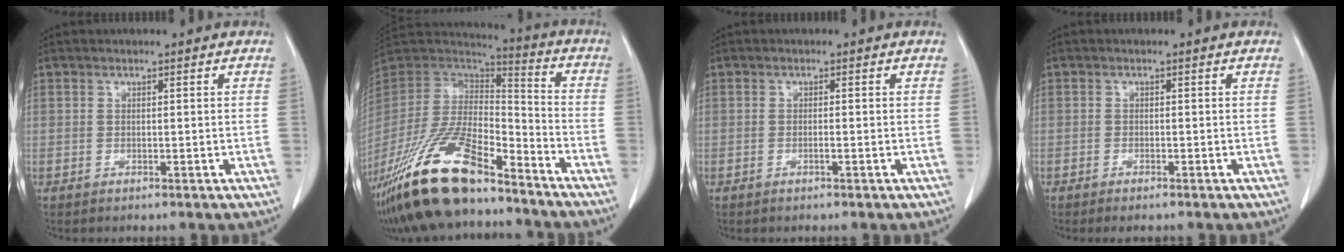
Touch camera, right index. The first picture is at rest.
{"total": 23.5, "force": [-17.1, 6.5, 14.7], "torque": [-0.311, -0.030, -0.319]}
{"total": 0.6, "force": [-0.3, -0.1, 0.5], "torque": [-0.011, 0.001, -0.005]}
{"total": 1.3, "force": [-1.0, 0.2, 0.7], "torque": [-0.012, -0.003, -0.013]}